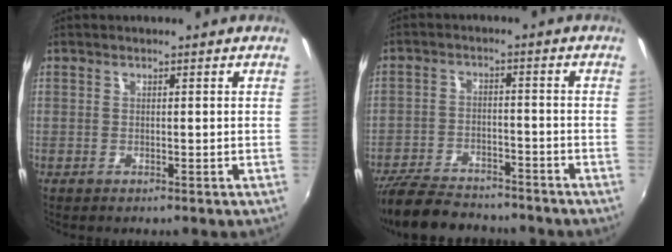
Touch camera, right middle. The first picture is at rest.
{"total": 14.9, "force": [-12.8, 4.9, 6.0], "torque": [-0.147, -0.015, -0.203]}